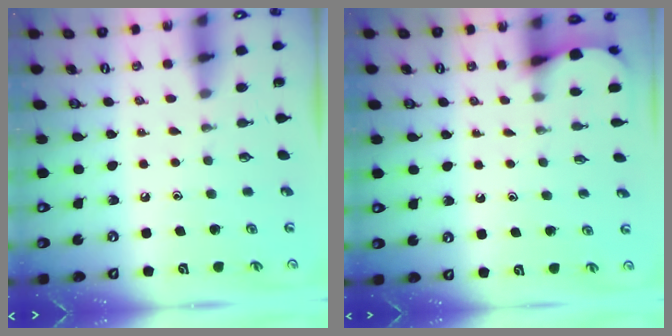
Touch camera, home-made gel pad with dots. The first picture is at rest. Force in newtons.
{"total": 2.7, "press": 2.7, "slide": 0.3}